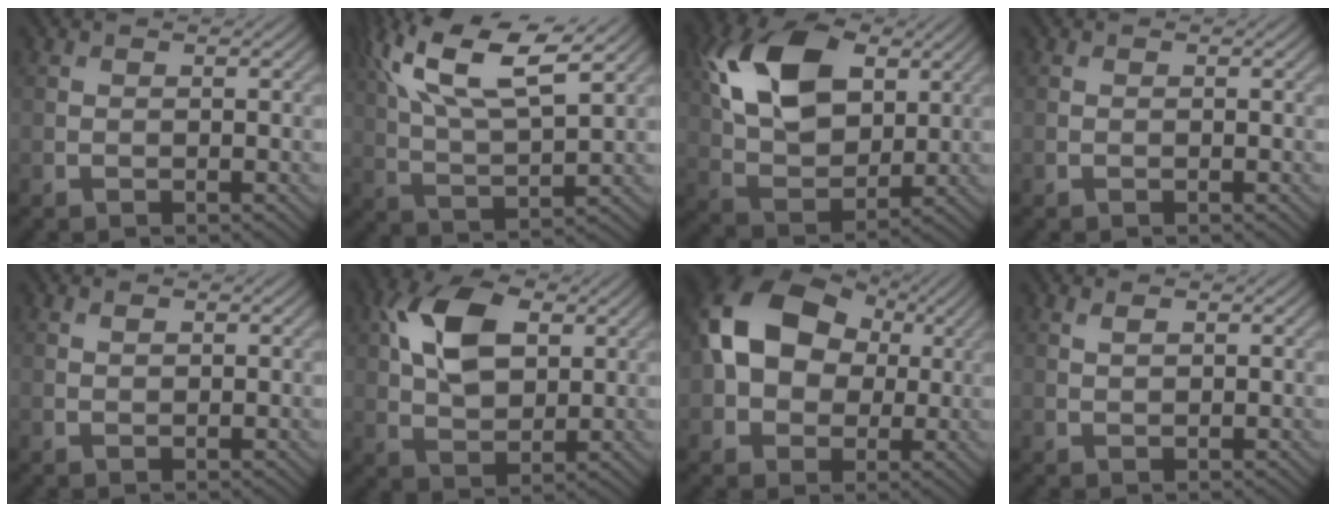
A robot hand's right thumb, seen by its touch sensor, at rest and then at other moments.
{"total": 14.6, "force": [7.4, 5.2, 11.4], "torque": [-0.250, 0.025, 0.123]}
{"total": 14.2, "force": [4.9, 8.8, 10.0], "torque": [-0.221, 0.021, 0.089]}
{"total": 0.0}
{"total": 0.7, "force": [0.5, 0.3, 0.4], "torque": [-0.010, -0.001, 0.010]}
{"total": 10.3, "force": [3.1, 6.1, 7.6], "torque": [-0.177, 0.015, 0.054]}
{"total": 13.7, "force": [2.3, 10.2, 8.8], "torque": [-0.181, 0.011, 0.032]}
{"total": 1.0, "force": [0.7, 0.3, 0.7], "torque": [-0.020, 0.001, 0.015]}